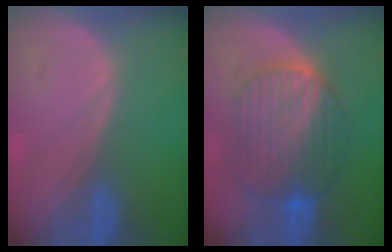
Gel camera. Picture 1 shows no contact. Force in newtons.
{"total": 9.7, "press": 9.7, "slide": 0.6}